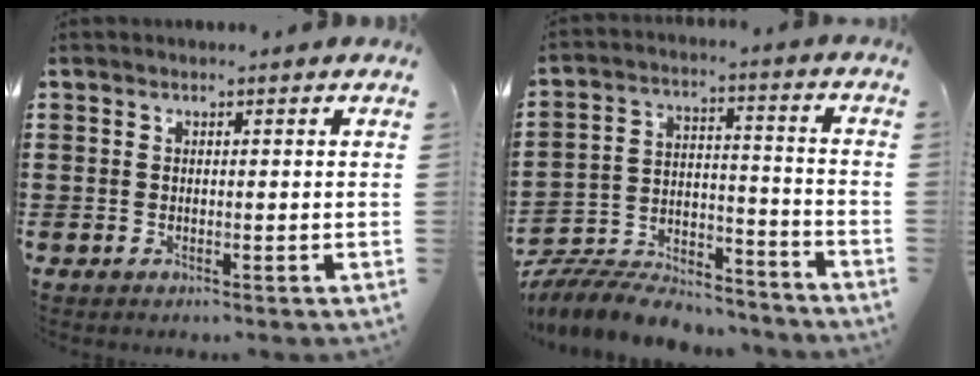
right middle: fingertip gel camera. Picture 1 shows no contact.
{"total": 8.5, "force": [-8.2, 1.6, 1.6], "torque": [-0.029, 0.018, -0.164]}